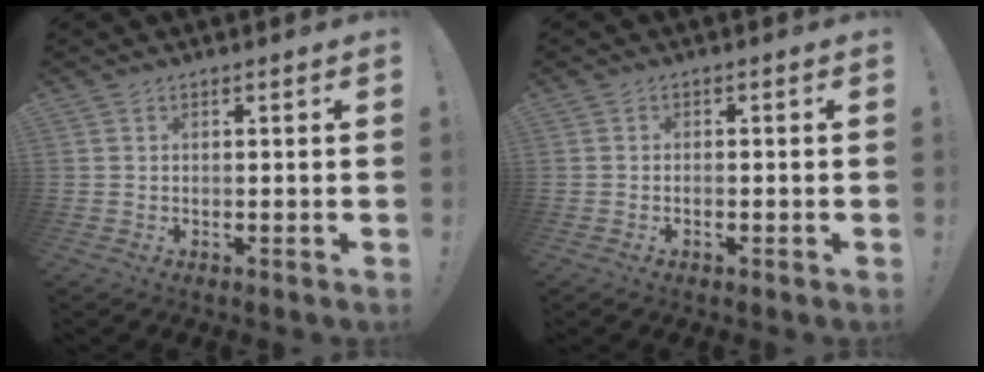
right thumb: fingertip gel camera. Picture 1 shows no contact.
{"total": 0.9, "force": [-0.9, 0.2, 0.3], "torque": [-0.005, 0.001, -0.016]}